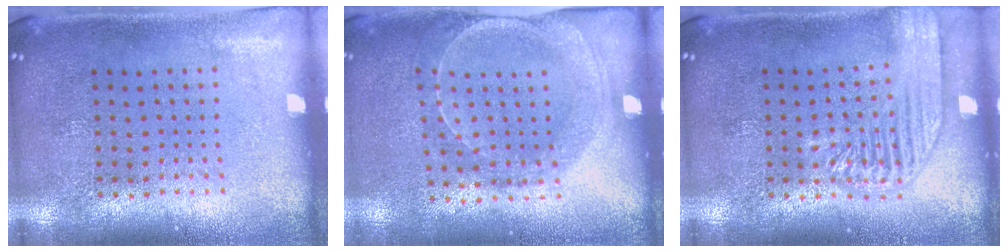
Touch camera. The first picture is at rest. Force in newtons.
{"total": 1.5, "press": 1.5, "slide": 0.3}
{"total": 1.9, "press": 1.8, "slide": 0.2}